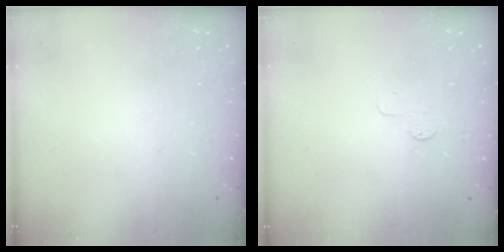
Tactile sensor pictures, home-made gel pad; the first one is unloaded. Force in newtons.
{"total": 2.6, "press": 2.6, "slide": 0.3}